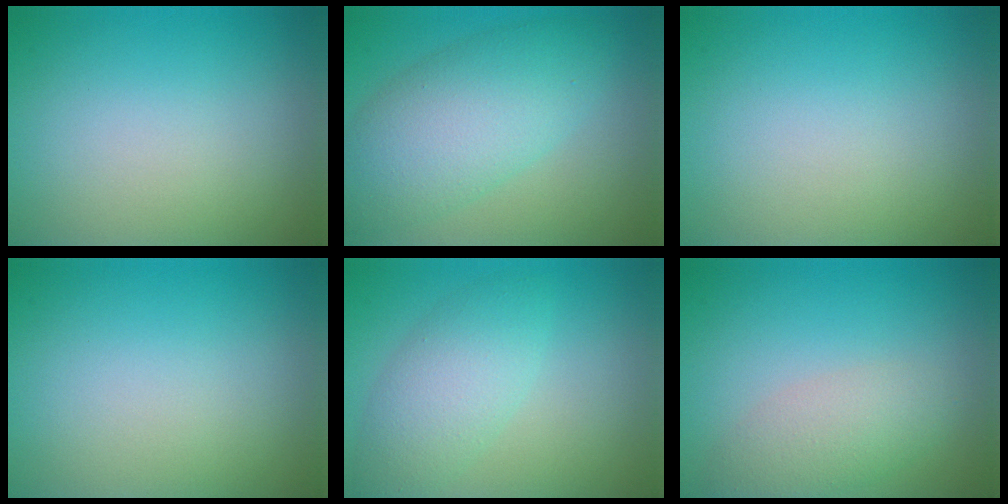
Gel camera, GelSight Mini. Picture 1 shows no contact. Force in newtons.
{"total": 7.5, "press": 7.5, "slide": 0.3}
{"total": 0.0}
{"total": 0.0}
{"total": 4.2, "press": 4.2, "slide": 0.1}
{"total": 3.2, "press": 3.2, "slide": 0.1}